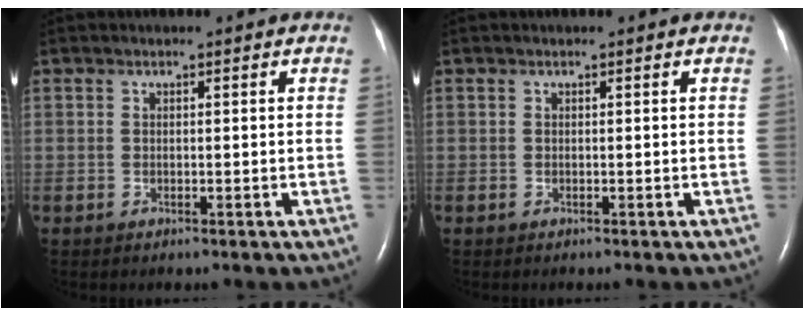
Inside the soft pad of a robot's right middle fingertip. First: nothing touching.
{"total": 0.0}